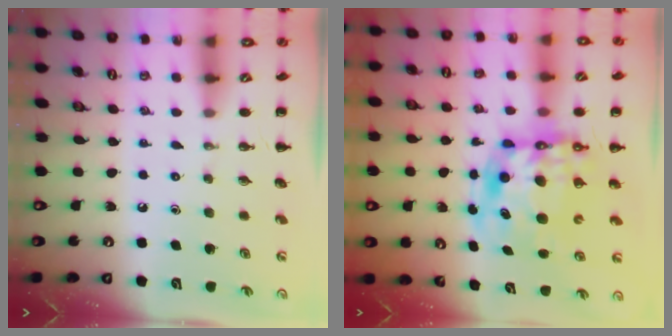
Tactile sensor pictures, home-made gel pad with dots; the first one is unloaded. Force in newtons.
{"total": 12.6, "press": 12.2, "slide": 3.4}